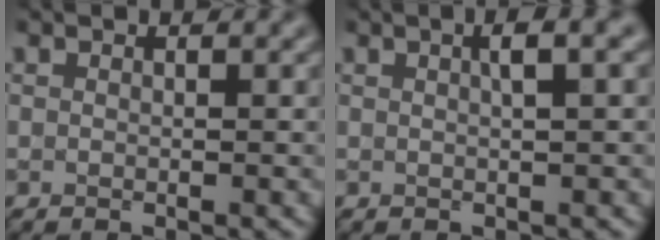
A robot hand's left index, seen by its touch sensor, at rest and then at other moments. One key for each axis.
{"total": 2.7, "fx": 0.9, "fy": 0.7, "fz": 2.4, "tx": -0.026, "ty": 0.013, "tz": 0.008}